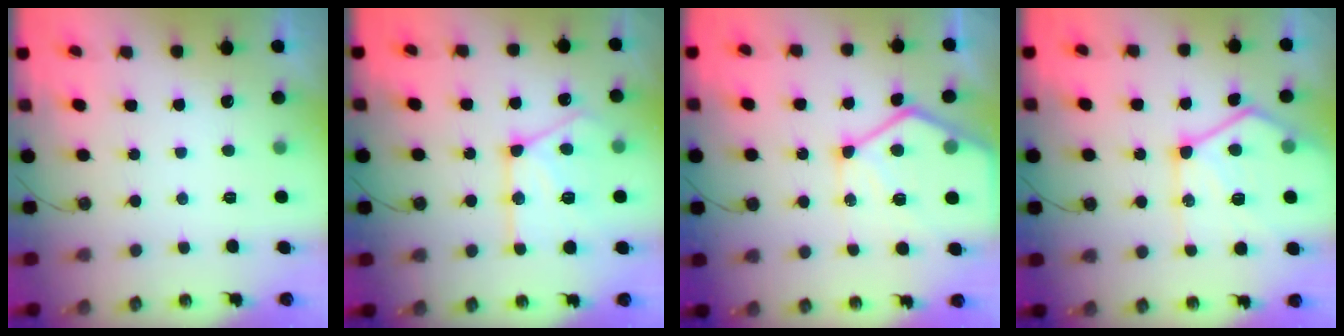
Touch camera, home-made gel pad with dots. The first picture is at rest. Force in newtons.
{"total": 17.1, "press": 17.0, "slide": 1.4}
{"total": 15.7, "press": 15.6, "slide": 1.4}
{"total": 18.1, "press": 18.0, "slide": 2.0}